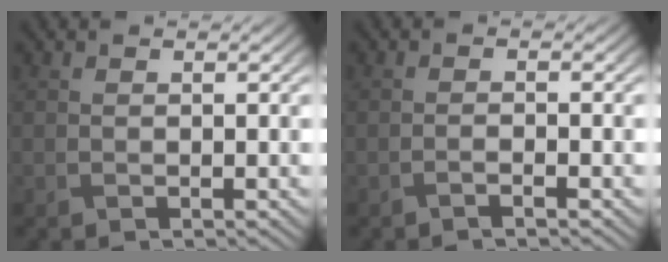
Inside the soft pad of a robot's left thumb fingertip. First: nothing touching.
{"total": 1.2, "force": [-0.7, 0.1, 0.9], "torque": [-0.015, 0.002, -0.016]}